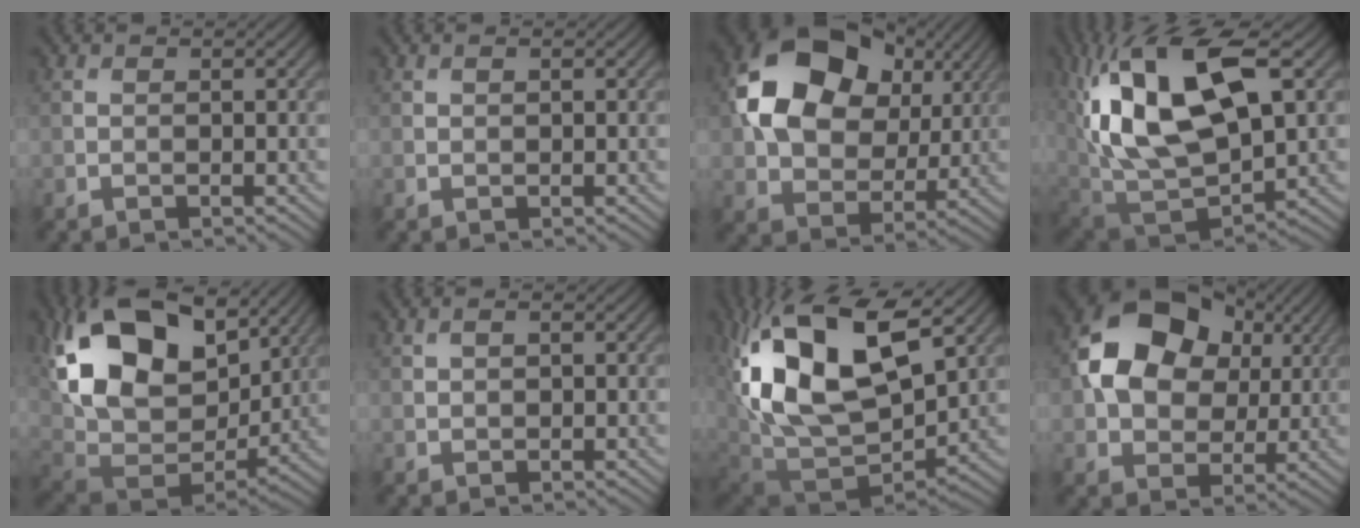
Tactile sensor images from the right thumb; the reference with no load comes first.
{"total": 0.6, "force": [0.3, 0.2, 0.4], "torque": [-0.010, 0.001, 0.006]}
{"total": 16.1, "force": [5.0, 11.6, 10.1], "torque": [-0.210, 0.016, 0.091]}
{"total": 19.0, "force": [5.5, 9.3, 15.6], "torque": [-0.323, 0.015, 0.096]}
{"total": 19.8, "force": [7.0, 12.7, 13.4], "torque": [-0.288, 0.004, 0.150]}
{"total": 1.6, "force": [0.6, 0.8, 1.2], "torque": [-0.027, 0.002, 0.014]}
{"total": 18.4, "force": [6.0, 10.2, 14.1], "torque": [-0.301, 0.008, 0.115]}
{"total": 14.1, "force": [3.9, 10.4, 8.8], "torque": [-0.174, 0.012, 0.066]}